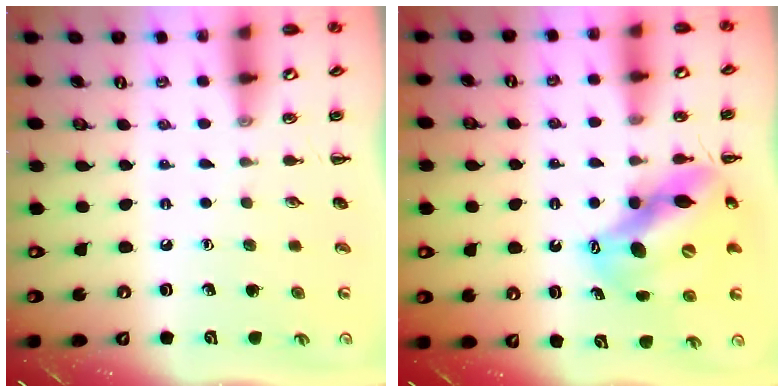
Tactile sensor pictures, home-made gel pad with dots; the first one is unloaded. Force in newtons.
{"total": 13.6, "press": 13.1, "slide": 3.6}